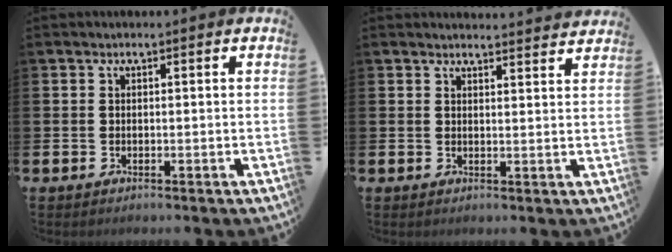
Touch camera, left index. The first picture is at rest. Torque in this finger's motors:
{"motor_torque": [0.82, -1.32, -0.10, 0.00]}